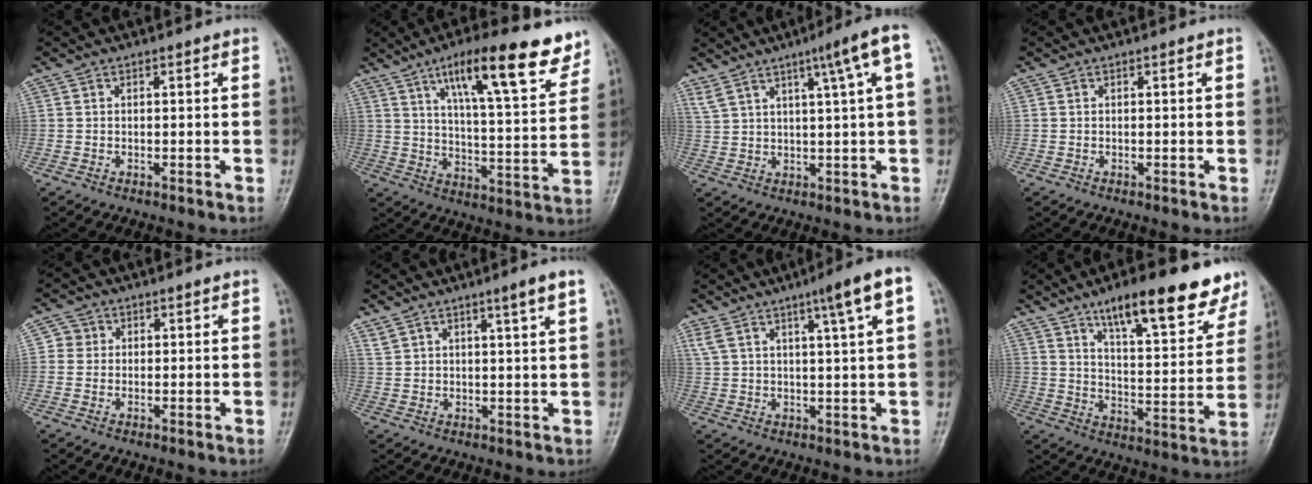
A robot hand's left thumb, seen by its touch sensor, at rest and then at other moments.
{"total": 18.5, "force": [11.5, 4.5, 13.9], "torque": [-0.176, -0.046, 0.178]}
{"total": 9.5, "force": [4.4, 0.2, 8.4], "torque": [-0.136, 0.000, 0.070]}
{"total": 0.0}
{"total": 2.4, "force": [0.5, 2.3, 0.3], "torque": [0.012, 0.003, 0.000]}
{"total": 5.3, "force": [3.7, -0.2, 3.8], "torque": [-0.060, -0.021, 0.065]}
{"total": 9.8, "force": [4.9, 0.4, 8.4], "torque": [-0.137, -0.003, 0.078]}
{"total": 18.6, "force": [12.7, 5.3, 12.5], "torque": [-0.138, -0.056, 0.193]}